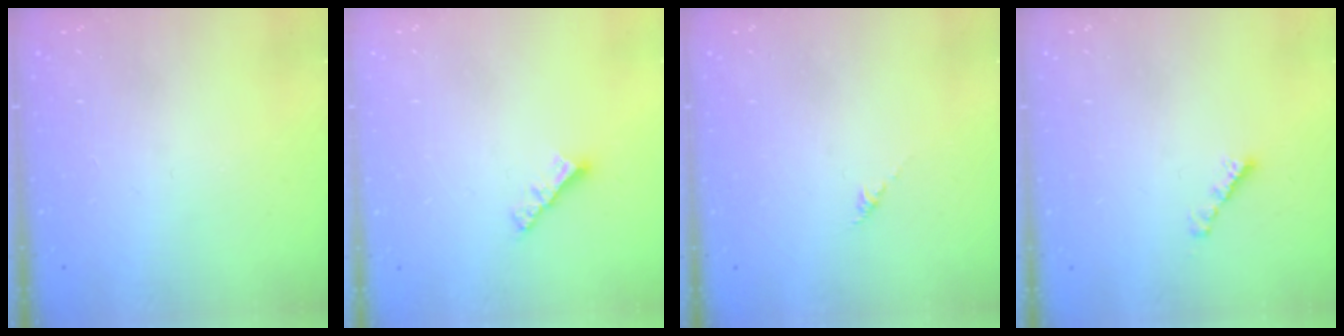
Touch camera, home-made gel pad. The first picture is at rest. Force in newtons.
{"total": 3.5, "press": 3.5, "slide": 0.2}
{"total": 0.0}
{"total": 2.3, "press": 2.3, "slide": 0.2}